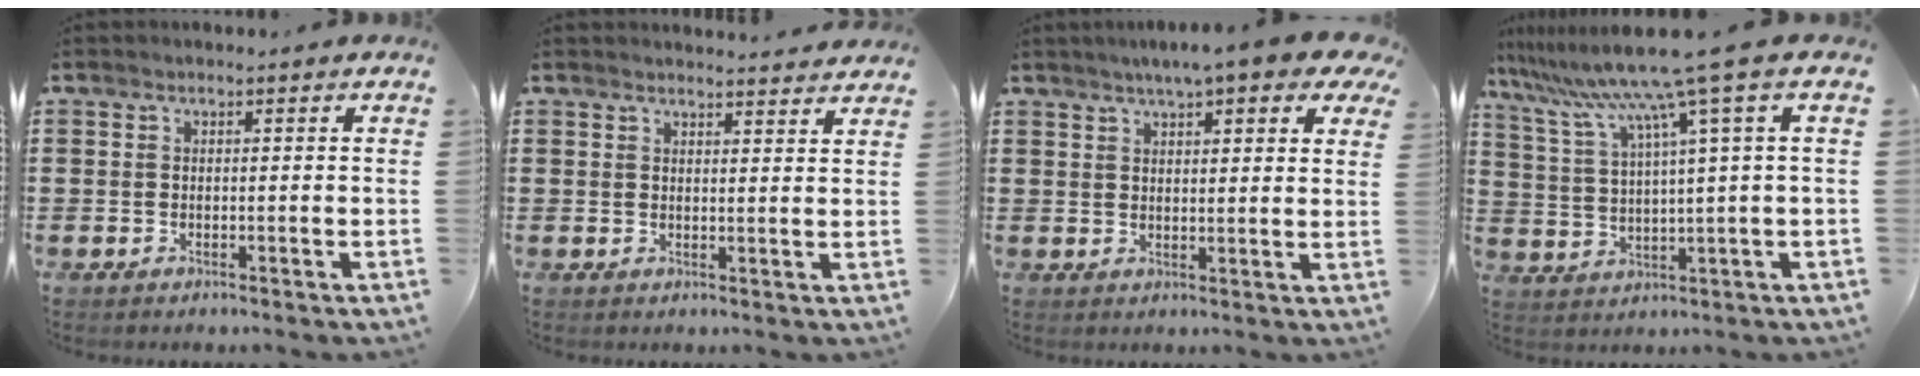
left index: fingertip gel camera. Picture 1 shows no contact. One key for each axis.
{"total": 2.4, "fx": 2.4, "fy": -0.2, "fz": 0.1, "tx": -0.009, "ty": -0.009, "tz": 0.046}
{"total": 5.7, "fx": 4.6, "fy": 0.5, "fz": 3.4, "tx": -0.071, "ty": -0.007, "tz": 0.078}
{"total": 10.0, "fx": 6.5, "fy": -1.2, "fz": 7.5, "tx": -0.177, "ty": -0.038, "tz": 0.099}